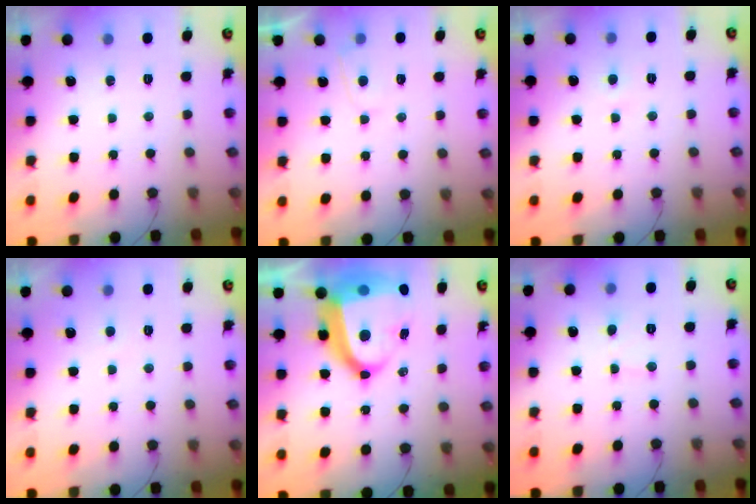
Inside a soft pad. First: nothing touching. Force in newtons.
{"total": 2.9, "press": 2.9, "slide": 0.3}
{"total": 3.0, "press": 3.0, "slide": 0.3}
{"total": 1.5, "press": 1.5, "slide": 0.2}
{"total": 19.6, "press": 19.5, "slide": 2.4}
{"total": 0.9, "press": 0.9, "slide": 0.1}